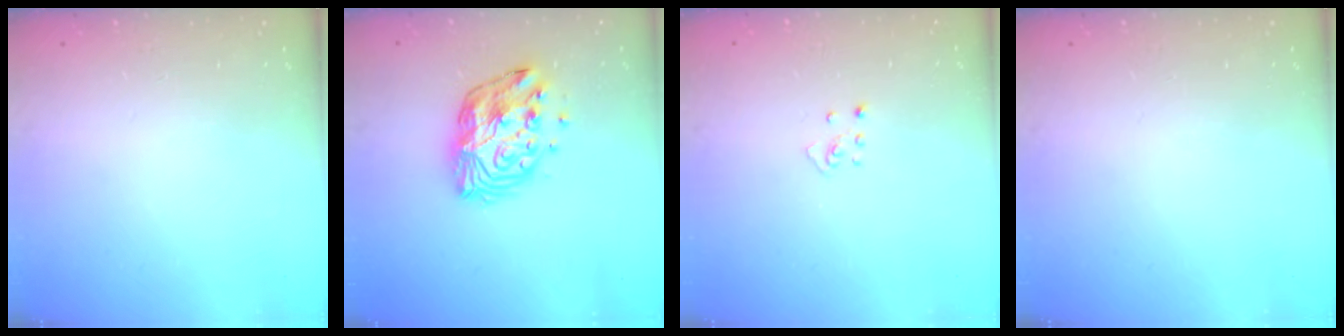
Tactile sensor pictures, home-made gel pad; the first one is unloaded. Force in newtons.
{"total": 12.9, "press": 12.9, "slide": 0.9}
{"total": 3.6, "press": 3.6, "slide": 0.4}
{"total": 0.0}